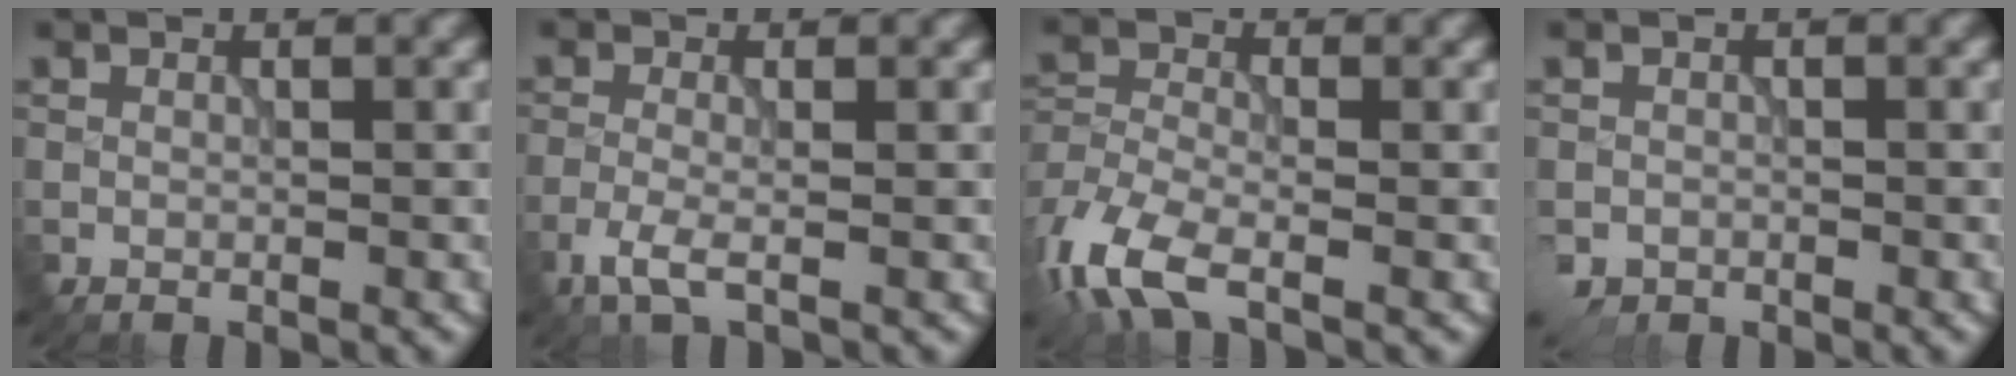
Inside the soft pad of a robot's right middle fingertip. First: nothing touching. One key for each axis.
{"total": 2.5, "fx": -1.4, "fy": 0.7, "fz": 1.9, "tx": -0.047, "ty": -0.003, "tz": -0.034}
{"total": 6.7, "fx": -4.2, "fy": 3.0, "fz": 4.3, "tx": -0.104, "ty": -0.013, "tz": -0.094}
{"total": 2.1, "fx": -1.2, "fy": 1.6, "fz": 0.6, "tx": -0.014, "ty": -0.011, "tz": -0.026}